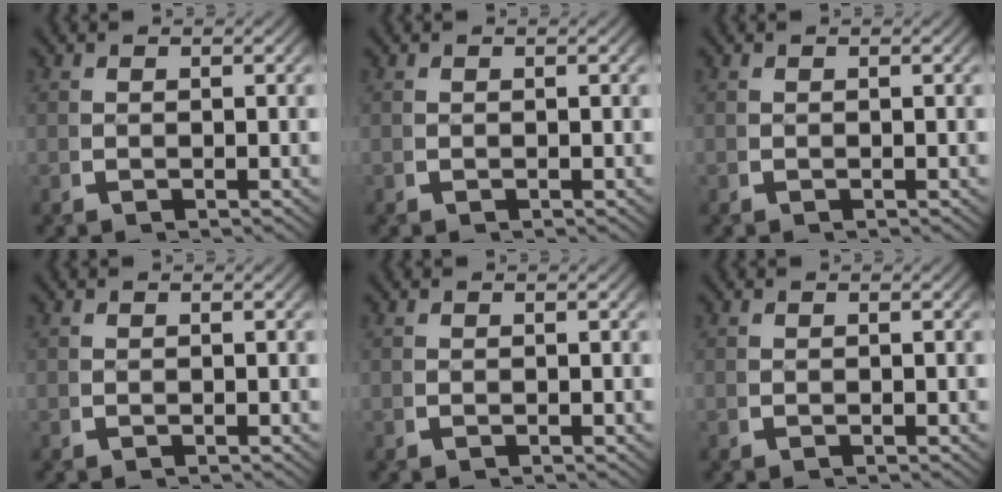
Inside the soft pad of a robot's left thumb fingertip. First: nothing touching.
{"total": 0.0}
{"total": 0.0}
{"total": 0.0}
{"total": 0.0}
{"total": 0.0}